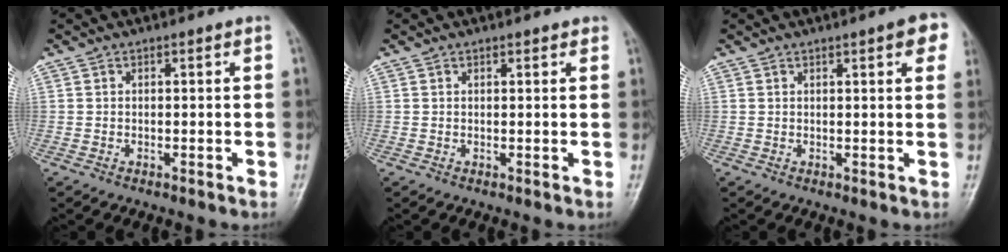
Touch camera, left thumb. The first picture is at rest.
{"total": 1.1, "force": [0.9, 0.4, 0.6], "torque": [-0.007, -0.002, 0.009]}
{"total": 5.5, "force": [2.7, 1.2, 4.6], "torque": [-0.043, -0.002, 0.026]}